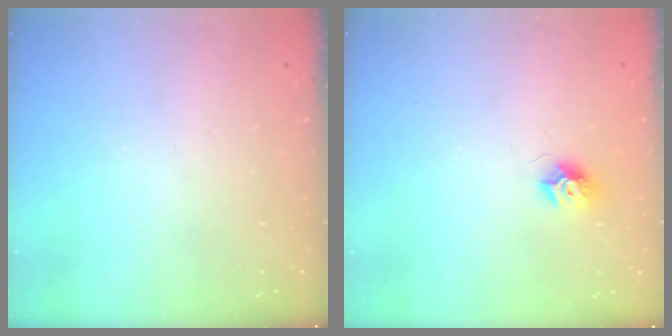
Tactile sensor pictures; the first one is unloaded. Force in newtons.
{"total": 7.6, "press": 7.6, "slide": 0.2}